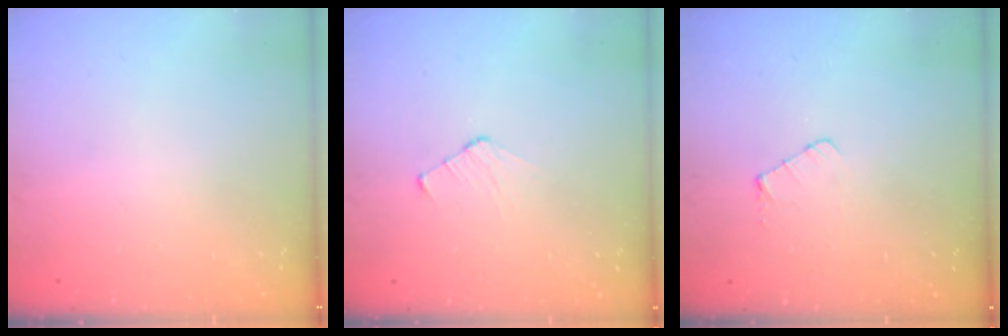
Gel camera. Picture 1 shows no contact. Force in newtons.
{"total": 5.0, "press": 5.0, "slide": 0.5}
{"total": 3.6, "press": 3.6, "slide": 0.4}